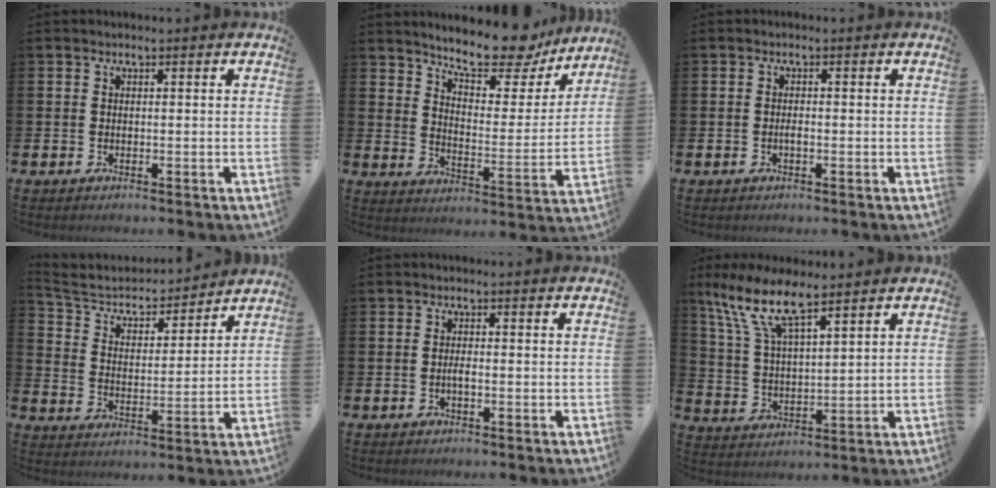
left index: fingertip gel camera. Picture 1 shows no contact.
{"total": 11.5, "force": [10.2, 2.8, 4.3], "torque": [-0.094, -0.067, 0.178]}
{"total": 0.8, "force": [-0.2, 0.2, 0.7], "torque": [-0.020, 0.002, -0.003]}
{"total": 5.3, "force": [4.8, 2.1, 0.9], "torque": [-0.054, -0.038, 0.077]}
{"total": 0.9, "force": [-0.3, 0.2, 0.9], "torque": [-0.024, 0.002, -0.004]}
{"total": 11.7, "force": [9.0, 3.3, 6.7], "torque": [-0.167, -0.032, 0.161]}